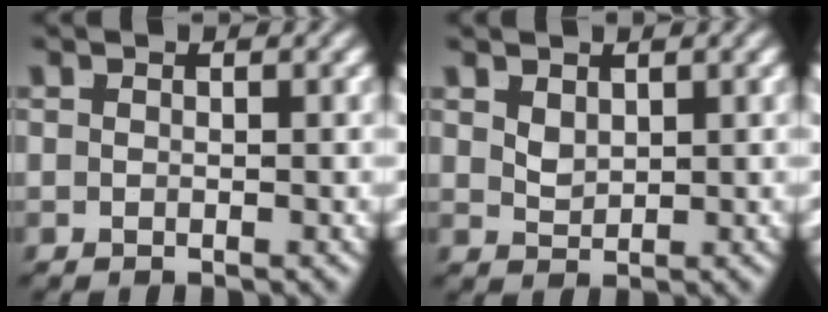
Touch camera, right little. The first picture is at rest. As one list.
[{"total": 1.2, "force": [1.0, 0.2, 0.7], "torque": [-0.014, -0.012, 0.034]}]